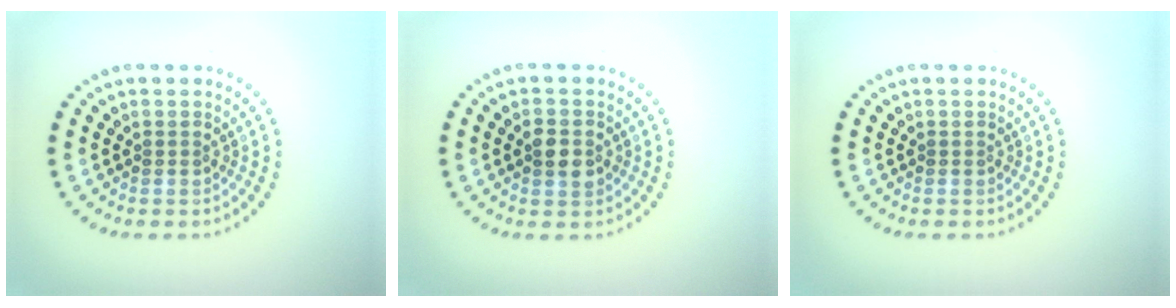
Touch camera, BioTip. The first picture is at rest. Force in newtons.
{"total": 2.0, "press": 2.0, "slide": 0.1}
{"total": 0.0}